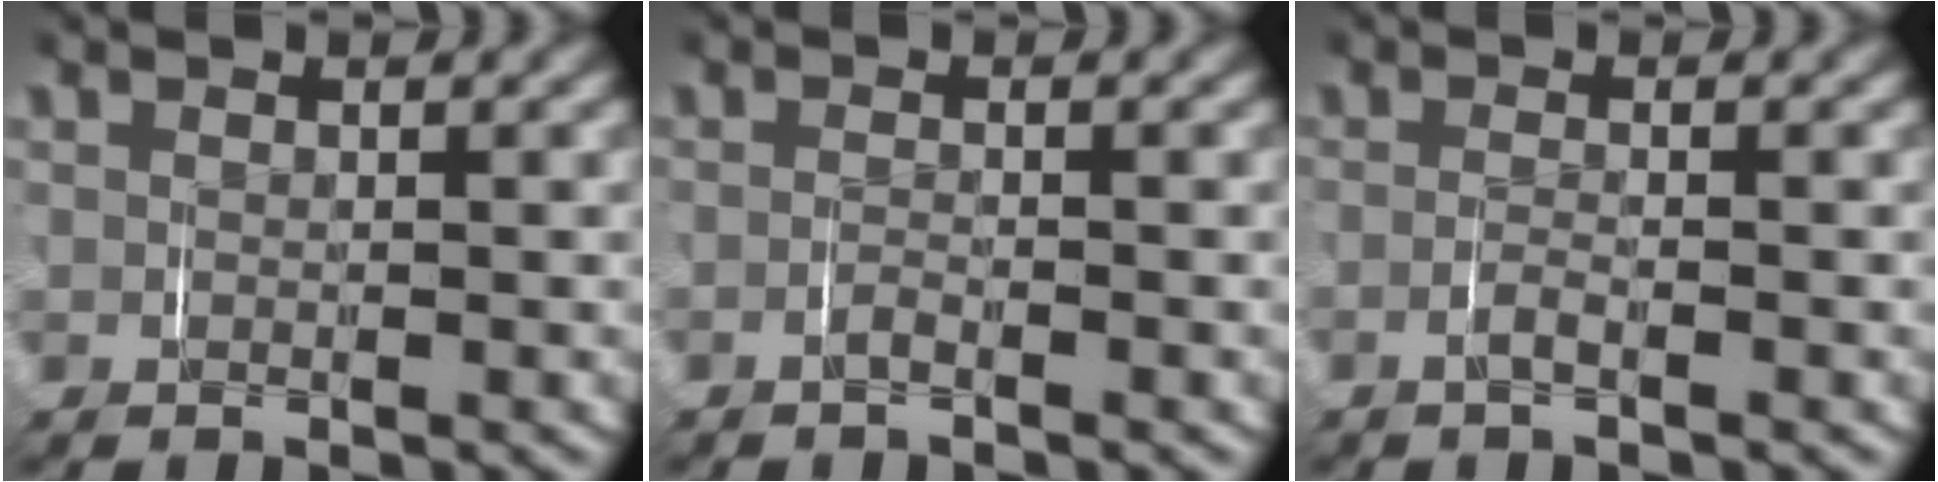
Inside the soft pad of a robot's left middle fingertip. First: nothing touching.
{"total": 1.0, "force": [-1.0, -0.2, 0.2], "torque": [-0.007, -0.002, -0.019]}
{"total": 1.2, "force": [-0.9, -0.3, 0.7], "torque": [-0.016, -0.005, -0.017]}